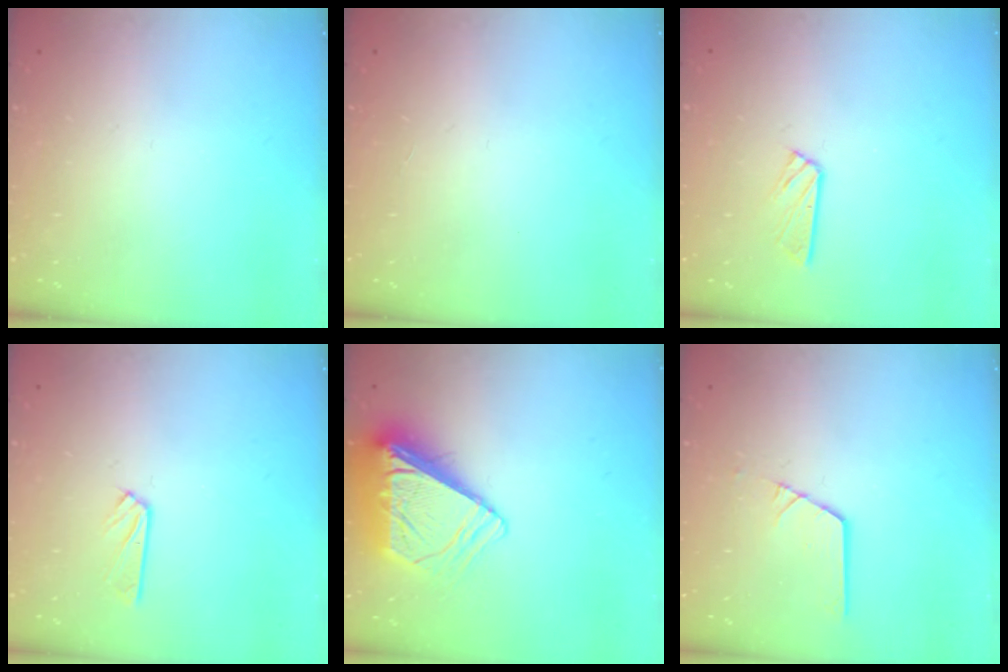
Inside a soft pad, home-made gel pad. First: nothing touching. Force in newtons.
{"total": 0.0}
{"total": 4.4, "press": 4.4, "slide": 0.4}
{"total": 2.6, "press": 2.5, "slide": 0.3}
{"total": 10.4, "press": 10.3, "slide": 1.4}
{"total": 5.4, "press": 5.4, "slide": 0.1}